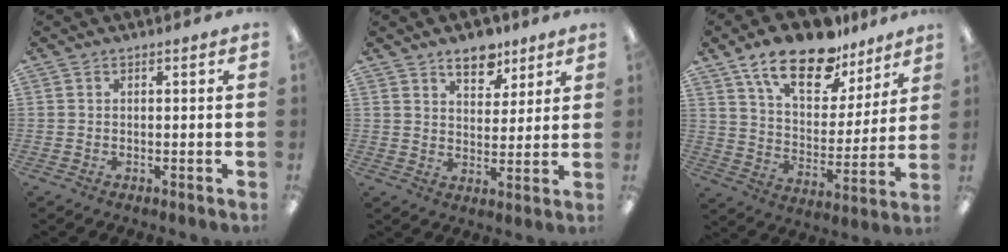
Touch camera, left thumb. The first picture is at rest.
{"total": 8.7, "force": [6.3, 4.5, 3.9], "torque": [-0.038, -0.035, 0.108]}
{"total": 18.7, "force": [13.1, 8.5, 10.2], "torque": [-0.174, -0.071, 0.227]}